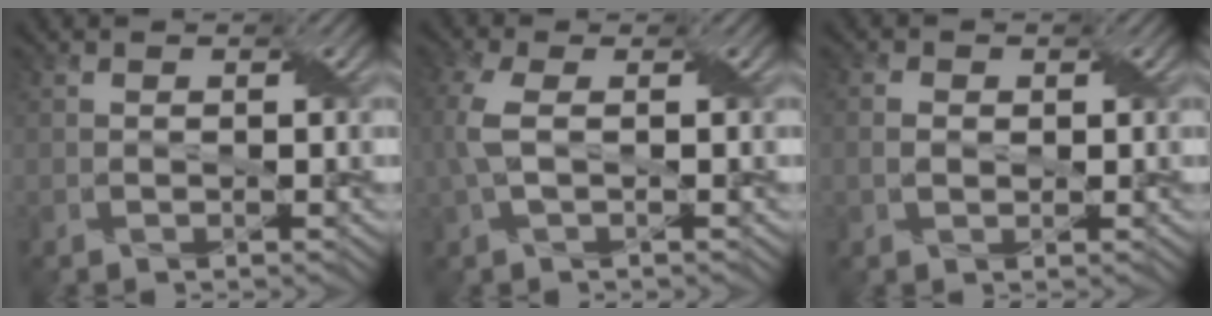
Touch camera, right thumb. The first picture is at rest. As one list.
[{"total": 4.1, "force": [0.4, 1.8, 3.7], "torque": [-0.107, 0.010, 0.006]}, {"total": 2.0, "force": [0.2, 1.6, 1.3], "torque": [-0.032, 0.001, 0.005]}]